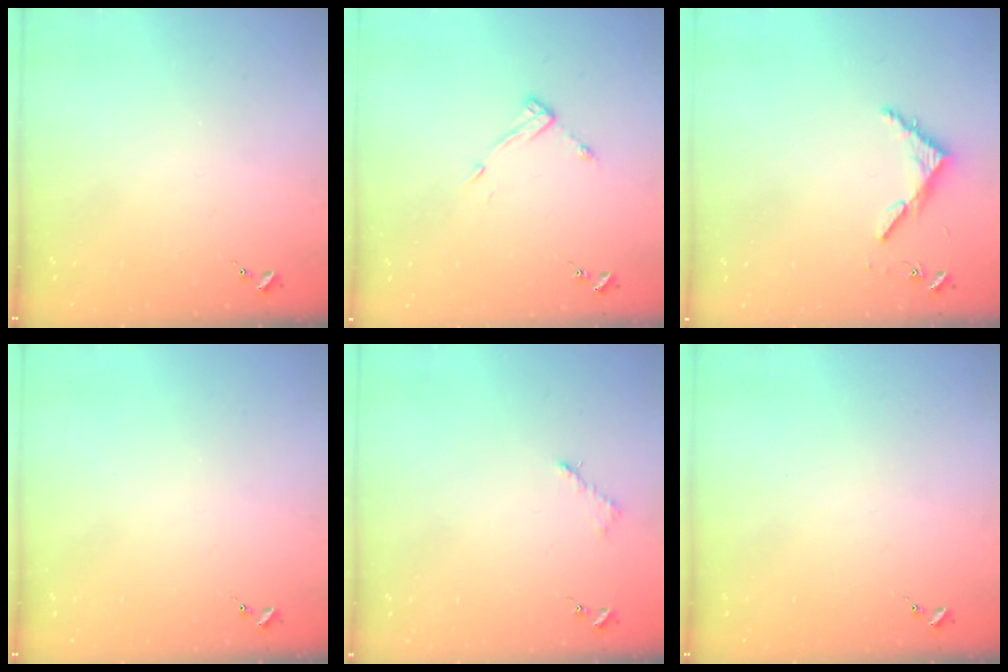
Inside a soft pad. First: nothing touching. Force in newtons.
{"total": 7.9, "press": 7.9, "slide": 0.3}
{"total": 3.9, "press": 3.9, "slide": 0.3}
{"total": 0.0}
{"total": 2.6, "press": 2.6, "slide": 0.4}
{"total": 0.0}